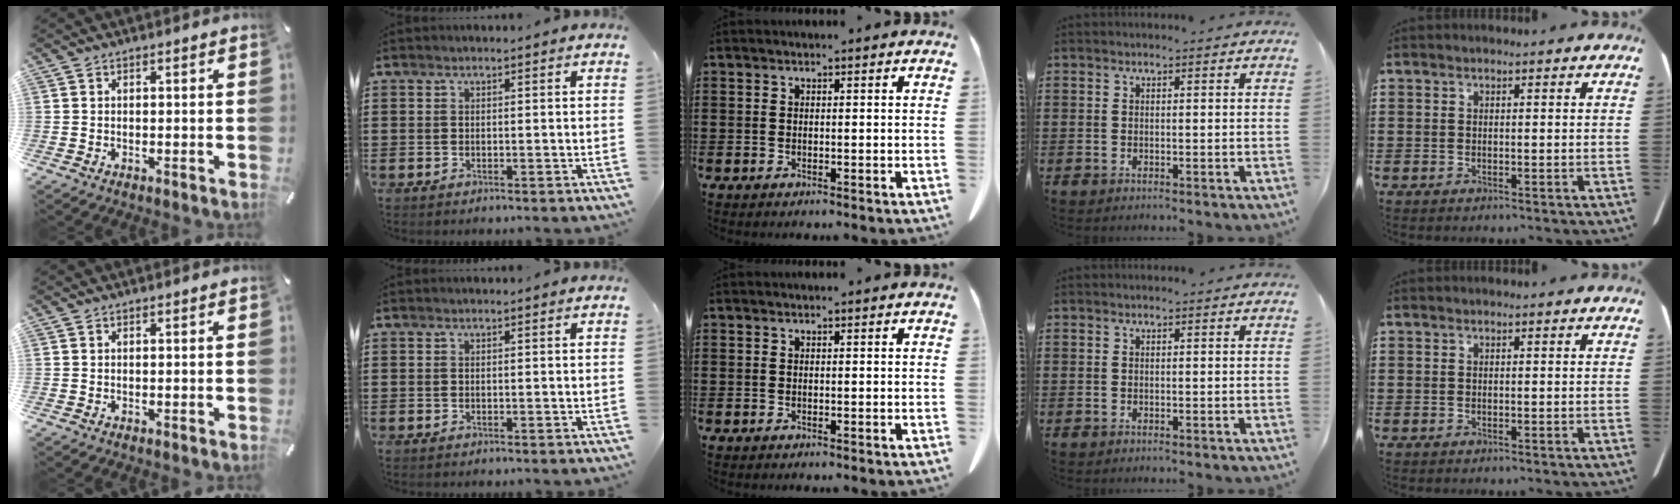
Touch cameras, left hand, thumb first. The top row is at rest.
{}